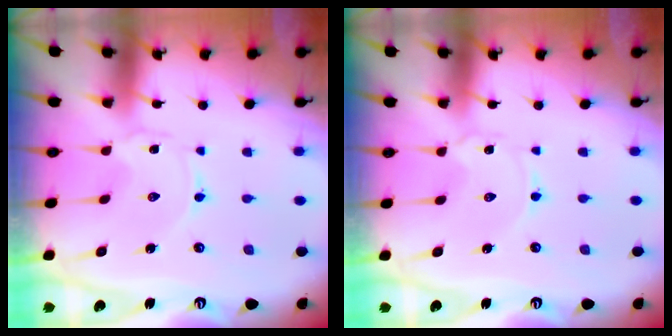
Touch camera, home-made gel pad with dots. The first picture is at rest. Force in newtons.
{"total": 1.7, "press": 1.7, "slide": 0.3}